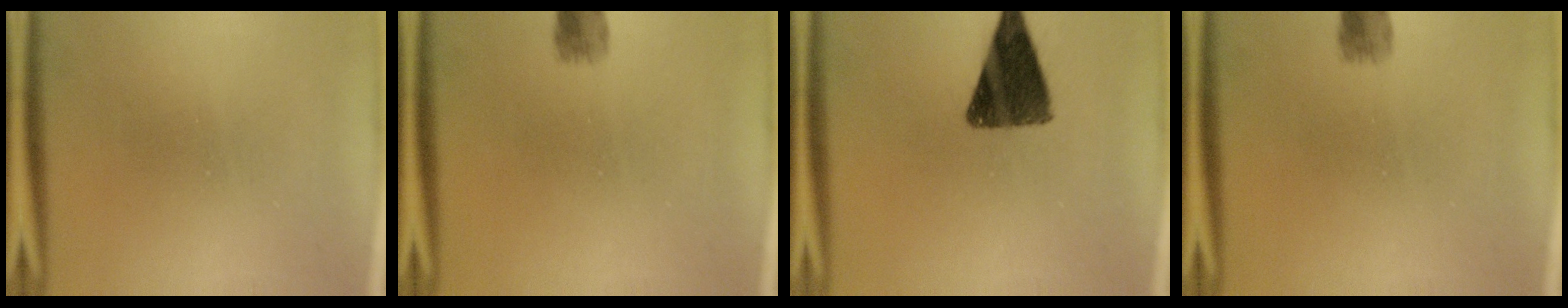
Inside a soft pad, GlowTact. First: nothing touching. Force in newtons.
{"total": 1.3}
{"total": 11.5}
{"total": 1.3}